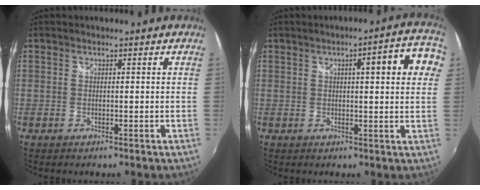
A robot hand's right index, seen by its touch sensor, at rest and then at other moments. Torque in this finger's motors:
{"motor_torque": [0.30, 0.13, 0.16, 0.04]}